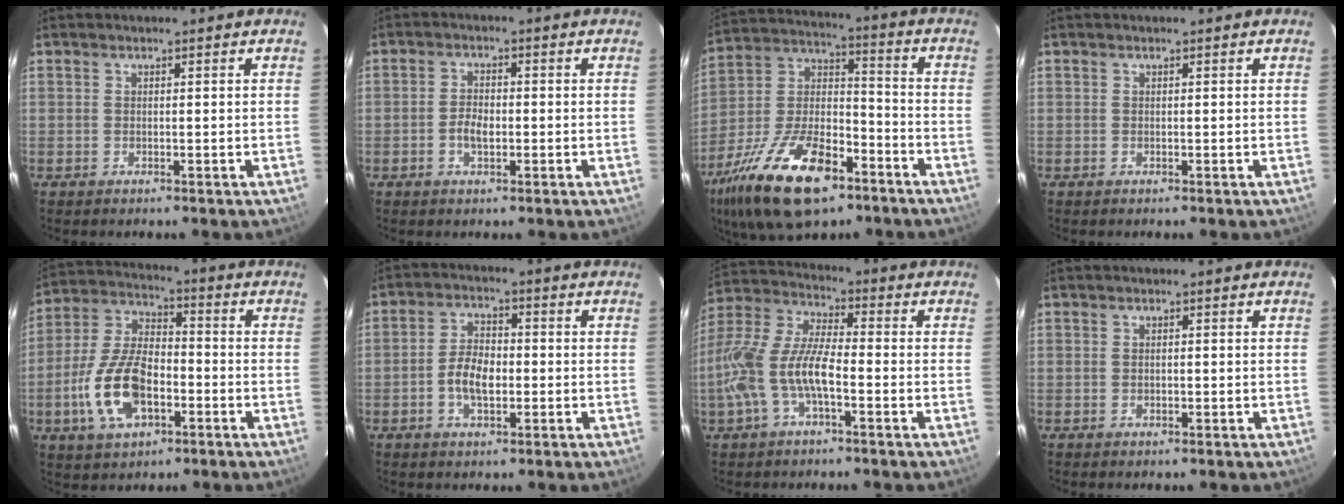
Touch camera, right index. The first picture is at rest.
{"total": 3.4, "force": [-1.0, 1.9, 2.6], "torque": [-0.051, 0.002, -0.018]}
{"total": 23.3, "force": [-13.8, 10.4, 15.6], "torque": [-0.320, -0.012, -0.240]}
{"total": 0.0}
{"total": 14.6, "force": [-4.9, 7.6, 11.4], "torque": [-0.244, 0.008, -0.086]}
{"total": 6.3, "force": [-1.5, 3.5, 5.0], "torque": [-0.099, 0.008, -0.027]}
{"total": 13.8, "force": [-4.2, 5.0, 12.2], "torque": [-0.262, 0.003, -0.085]}
{"total": 0.5, "force": [-0.1, 0.4, 0.3], "torque": [-0.004, 0.000, -0.002]}